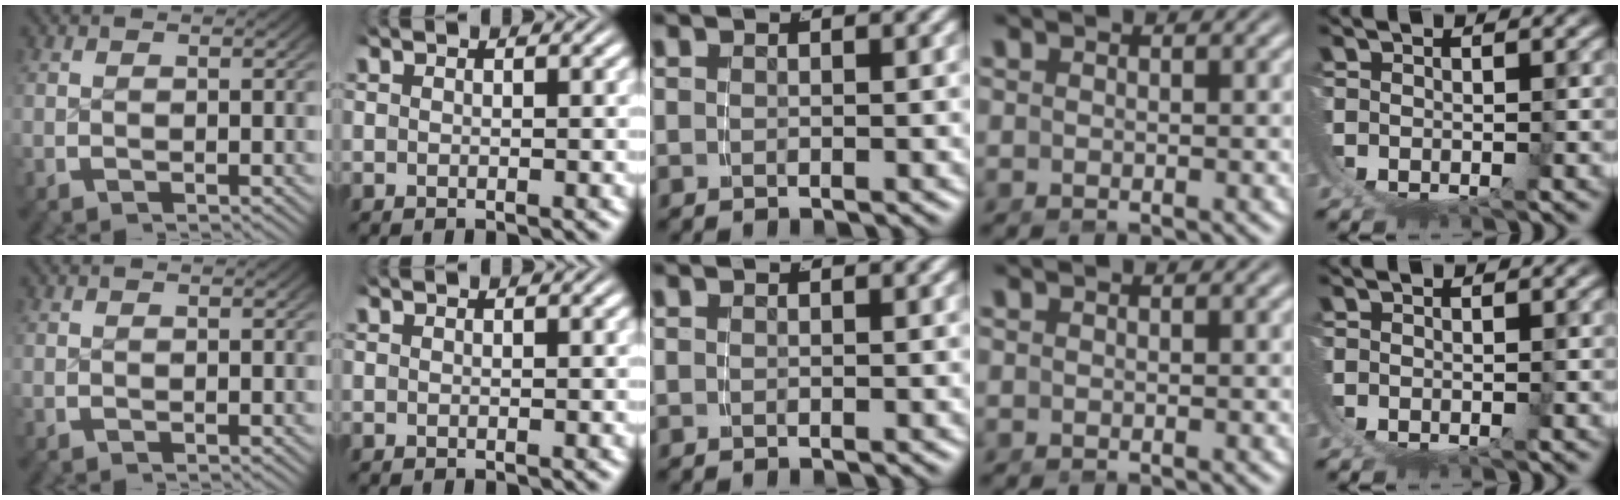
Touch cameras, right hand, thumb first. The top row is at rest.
{}